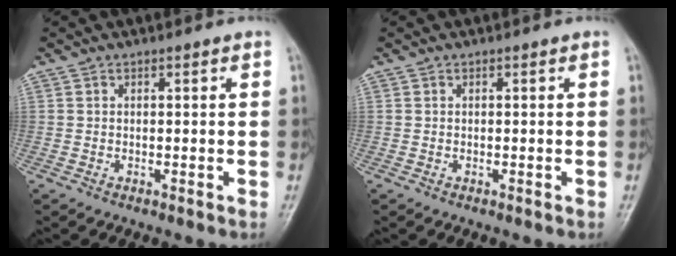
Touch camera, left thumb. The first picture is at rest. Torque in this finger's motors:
{"motor_torque": [0.02, 0.01, 0.02, -0.03, 0.00]}